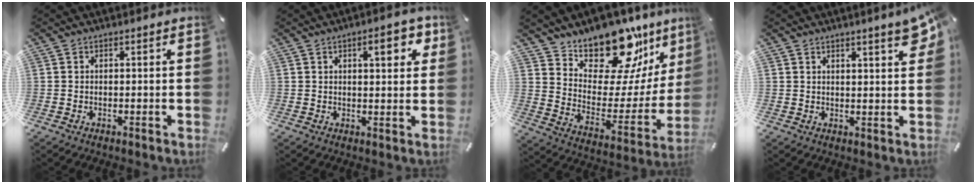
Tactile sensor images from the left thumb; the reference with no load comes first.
{"total": 7.2, "force": [3.3, 2.6, 5.8], "torque": [-0.071, -0.011, 0.047]}
{"total": 18.2, "force": [15.9, 7.2, 5.3], "torque": [-0.077, -0.157, 0.272]}
{"total": 4.9, "force": [3.3, 1.3, 3.4], "torque": [-0.049, -0.015, 0.054]}